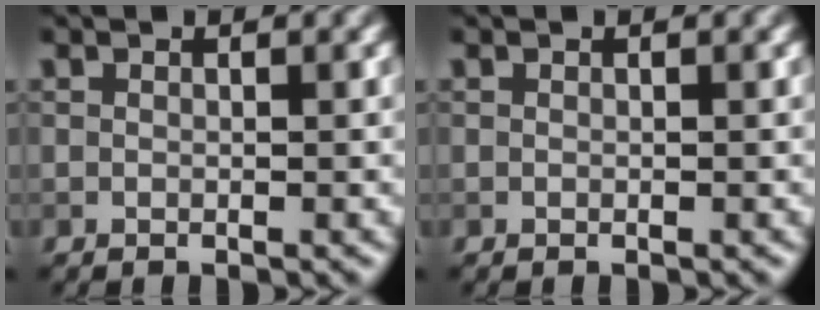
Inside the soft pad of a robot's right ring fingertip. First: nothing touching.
{"total": 0.0}